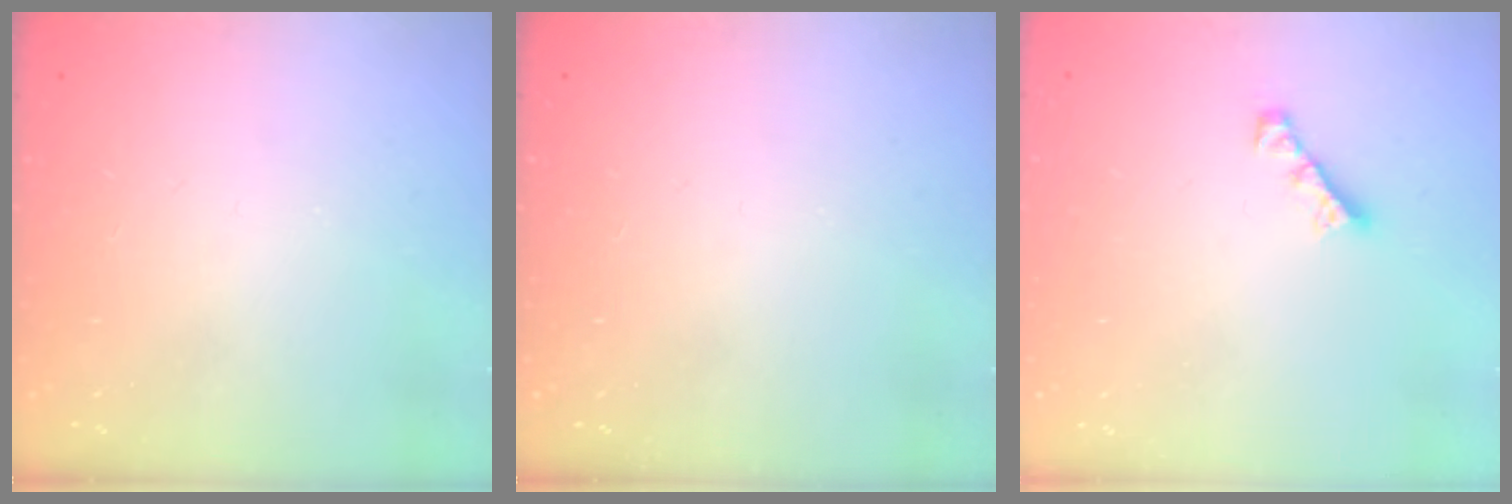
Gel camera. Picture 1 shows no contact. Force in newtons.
{"total": 0.0}
{"total": 3.0, "press": 3.0, "slide": 0.3}